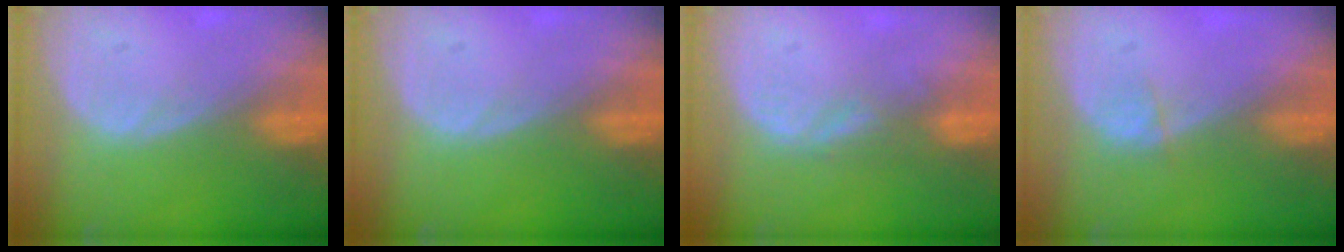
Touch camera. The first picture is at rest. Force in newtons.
{"total": 0.0}
{"total": 2.7, "press": 2.1, "slide": 1.7}
{"total": 1.1, "press": 1.0, "slide": 0.4}